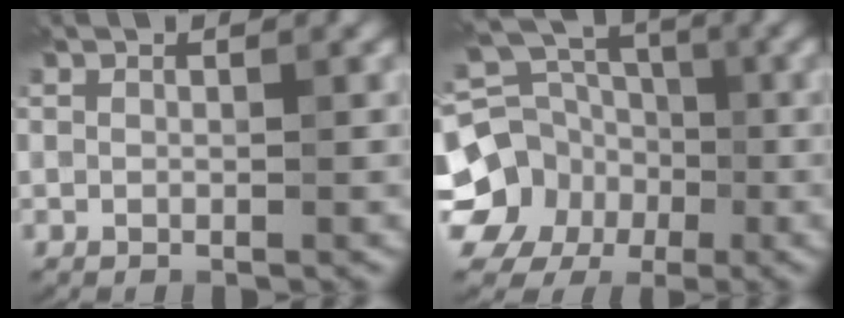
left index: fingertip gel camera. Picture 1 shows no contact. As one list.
[{"total": 10.8, "force": [-4.4, 9.4, 3.1], "torque": [-0.076, -0.009, -0.091]}]